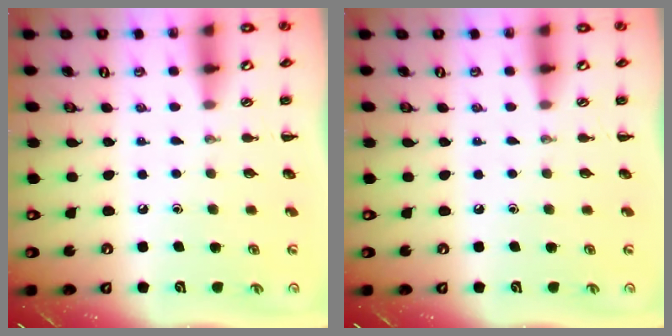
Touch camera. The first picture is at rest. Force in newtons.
{"total": 0.0}